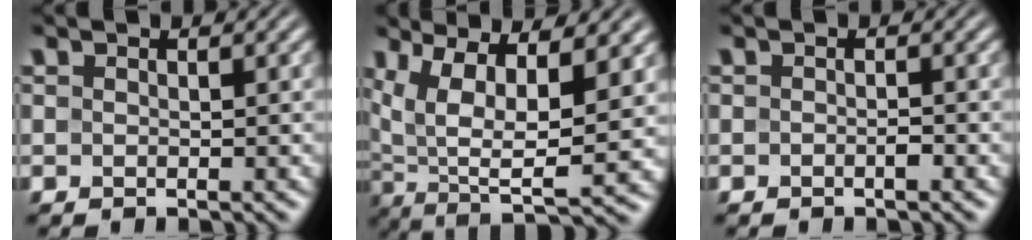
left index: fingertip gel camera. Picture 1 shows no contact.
{"total": 11.3, "force": [3.4, 4.5, 9.9], "torque": [-0.182, -0.007, 0.075]}
{"total": 0.8, "force": [-0.4, 0.2, 0.6], "torque": [-0.011, 0.002, -0.007]}